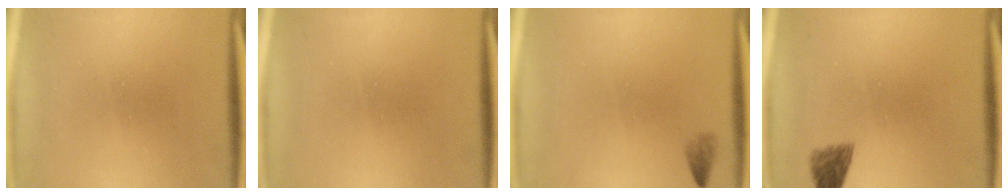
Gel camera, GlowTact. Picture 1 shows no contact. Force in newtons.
{"total": 1.6}
{"total": 1.4}
{"total": 2.0}